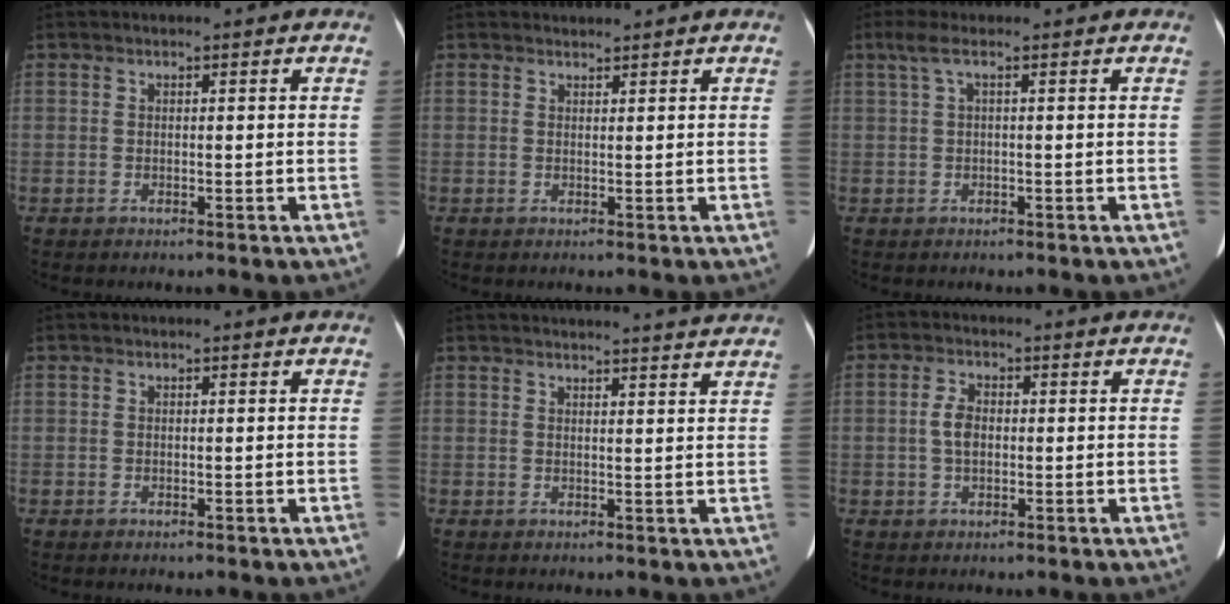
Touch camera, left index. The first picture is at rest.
{"total": 0.8, "force": [0.7, 0.0, -0.3], "torque": [-0.004, 0.000, 0.013]}
{"total": 2.1, "force": [0.8, -0.1, 1.9], "torque": [-0.056, 0.023, 0.023]}
{"total": 0.0}
{"total": 12.0, "force": [11.5, -0.2, 3.4], "torque": [-0.042, -0.006, 0.122]}
{"total": 3.2, "force": [-0.2, 2.1, 2.4], "torque": [-0.058, 0.010, -0.004]}